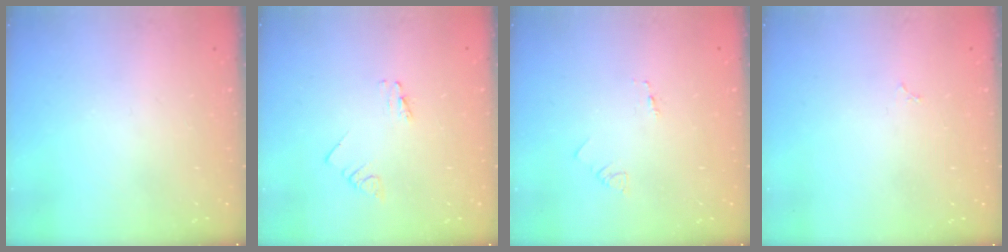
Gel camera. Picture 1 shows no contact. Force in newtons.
{"total": 0.8, "press": 0.8, "slide": 0.0}
{"total": 1.6, "press": 1.6, "slide": 0.1}
{"total": 2.9, "press": 2.9, "slide": 0.4}